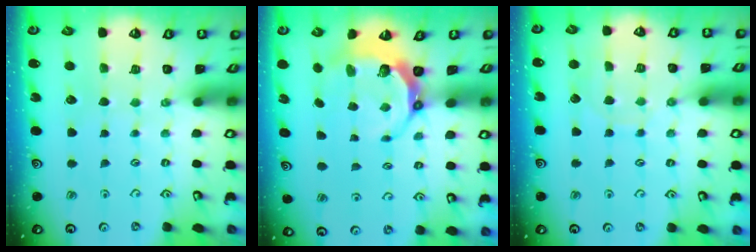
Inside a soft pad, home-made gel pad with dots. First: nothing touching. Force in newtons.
{"total": 6.4, "press": 5.1, "slide": 3.8}
{"total": 5.8, "press": 5.8, "slide": 0.6}